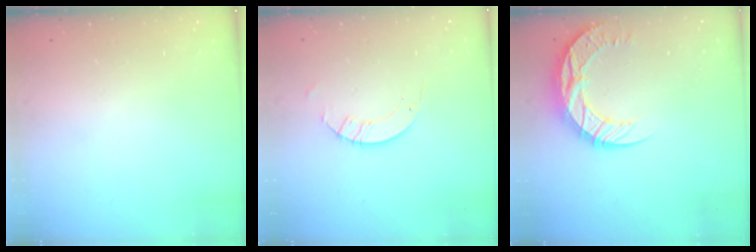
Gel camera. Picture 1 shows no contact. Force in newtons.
{"total": 3.2, "press": 3.2, "slide": 0.3}
{"total": 11.6, "press": 11.6, "slide": 0.9}